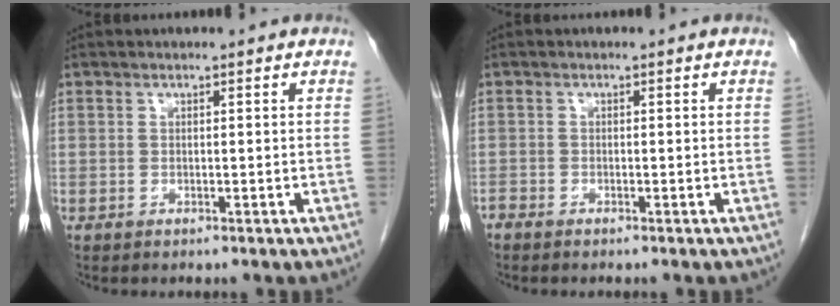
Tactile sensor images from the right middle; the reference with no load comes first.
{"total": 0.8, "force": [-0.8, 0.1, 0.1], "torque": [-0.007, -0.003, -0.017]}